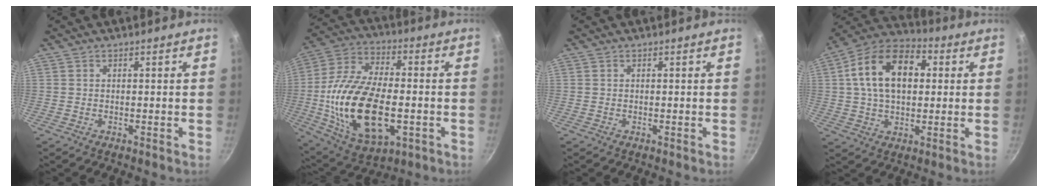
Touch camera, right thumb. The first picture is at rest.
{"total": 24.1, "force": [-3.7, 12.8, 20.1], "torque": [-0.381, 0.016, -0.060]}
{"total": 0.0}
{"total": 17.0, "force": [3.2, 10.9, 12.6], "torque": [-0.188, 0.023, 0.038]}